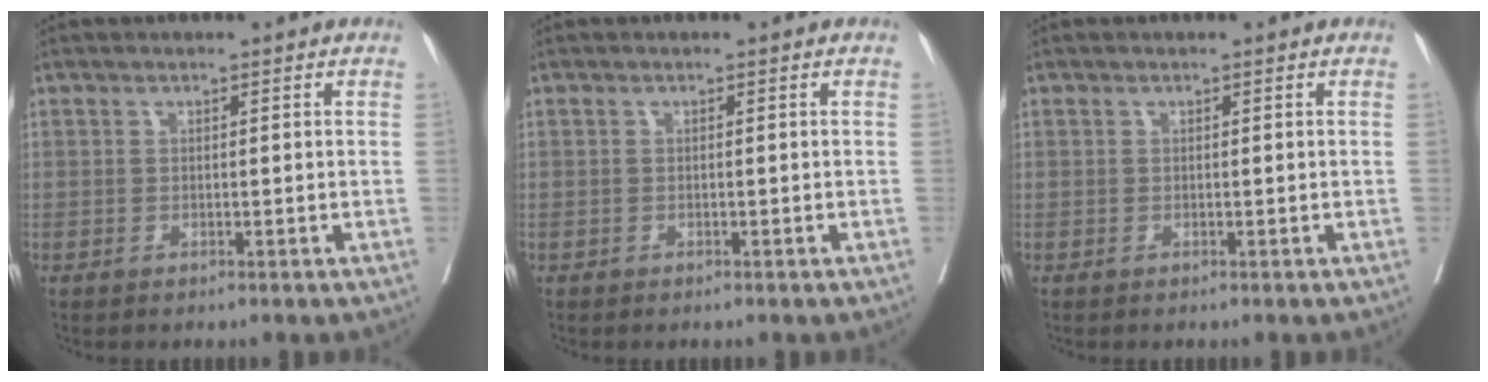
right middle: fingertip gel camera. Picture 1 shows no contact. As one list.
[{"total": 0.0}, {"total": 0.0}]